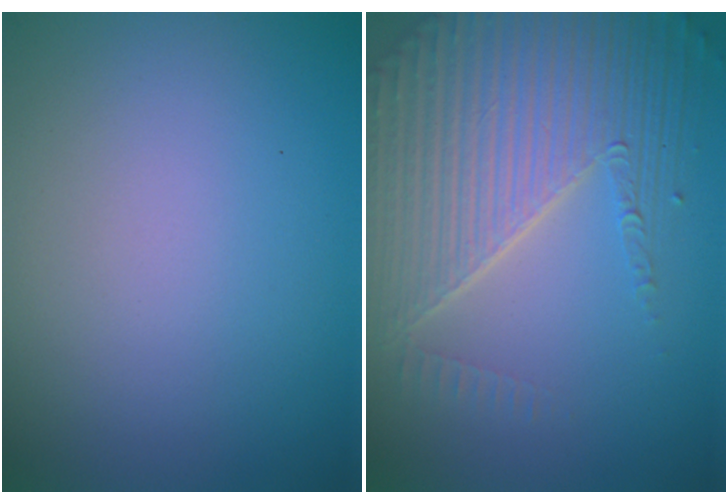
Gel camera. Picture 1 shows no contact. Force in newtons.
{"total": 7.7, "press": 5.4, "slide": 5.5}